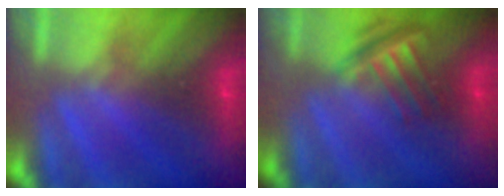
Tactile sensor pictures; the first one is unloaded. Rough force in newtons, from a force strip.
{"total": 3.8}